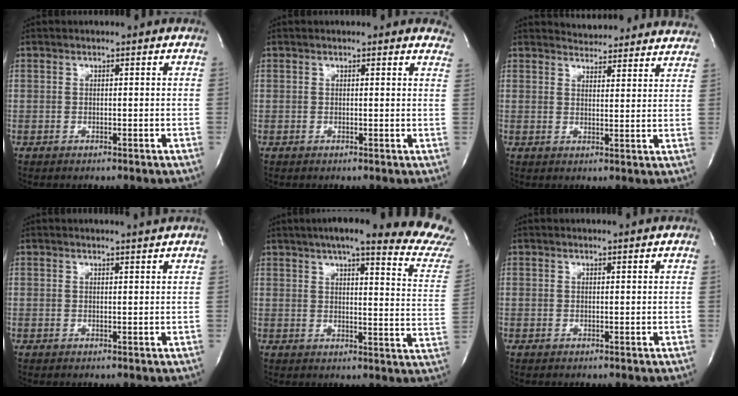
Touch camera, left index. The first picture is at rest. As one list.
[{"total": 3.8, "force": [3.5, 1.5, 0.4], "torque": [0.013, -0.007, 0.012]}, {"total": 15.0, "force": [14.5, 2.9, 2.4], "torque": [-0.015, -0.020, 0.159]}, {"total": 1.7, "force": [1.5, -0.7, 0.2], "torque": [-0.009, -0.009, 0.022]}, {"total": 23.6, "force": [20.8, 1.1, 11.0], "torque": [-0.145, -0.065, 0.235]}, {"total": 0.7, "force": [0.6, -0.2, 0.1], "torque": [-0.003, -0.002, 0.012]}]